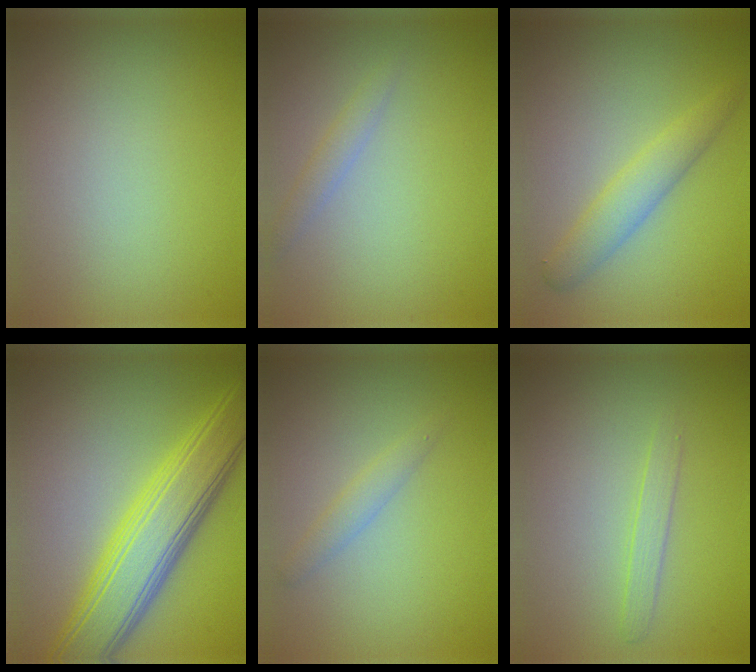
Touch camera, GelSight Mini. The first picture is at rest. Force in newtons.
{"total": 1.3, "press": 1.3, "slide": 0.1}
{"total": 2.8, "press": 2.8, "slide": 0.1}
{"total": 8.2, "press": 8.2, "slide": 0.1}
{"total": 1.4, "press": 1.4, "slide": 0.0}
{"total": 1.3, "press": 1.3, "slide": 0.1}